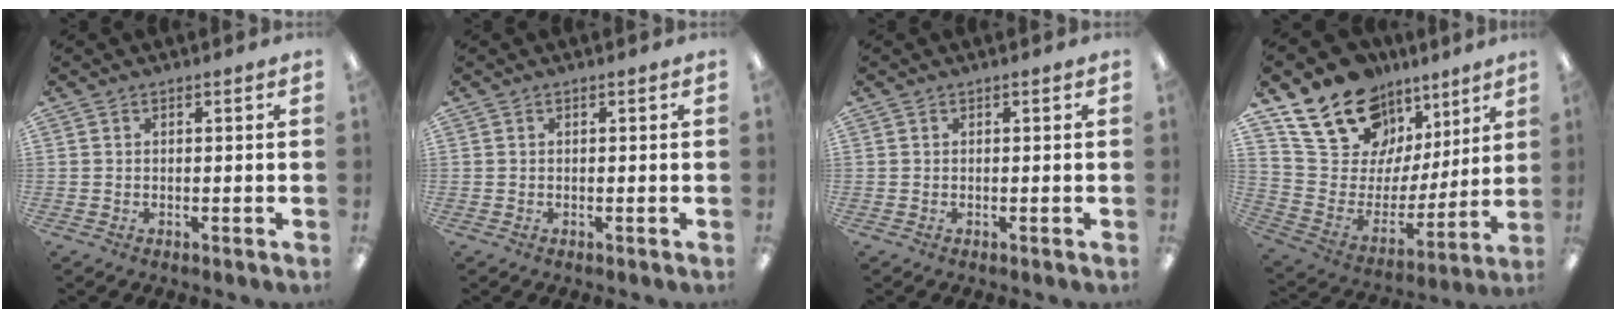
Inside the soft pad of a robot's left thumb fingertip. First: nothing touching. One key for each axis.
{"total": 0.0}
{"total": 0.0}
{"total": 19.8, "fx": 14.1, "fy": 11.4, "fz": 7.9, "tx": -0.149, "ty": -0.095, "tz": 0.264}